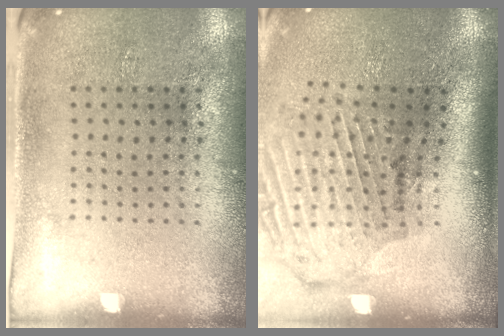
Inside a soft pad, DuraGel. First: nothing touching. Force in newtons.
{"total": 2.0, "press": 1.7, "slide": 1.1}